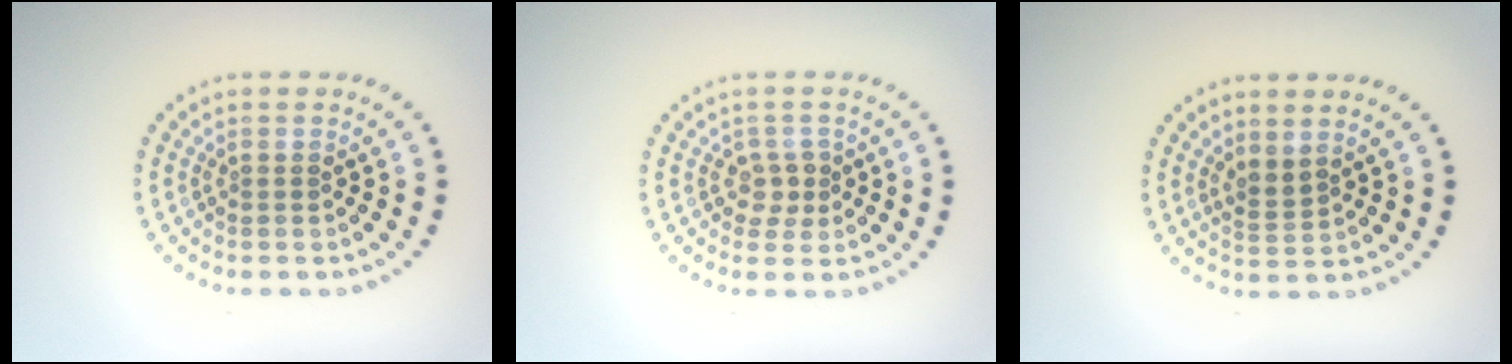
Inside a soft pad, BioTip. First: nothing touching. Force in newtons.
{"total": 1.8, "press": 1.5, "slide": 0.9}
{"total": 1.7, "press": 1.2, "slide": 1.2}